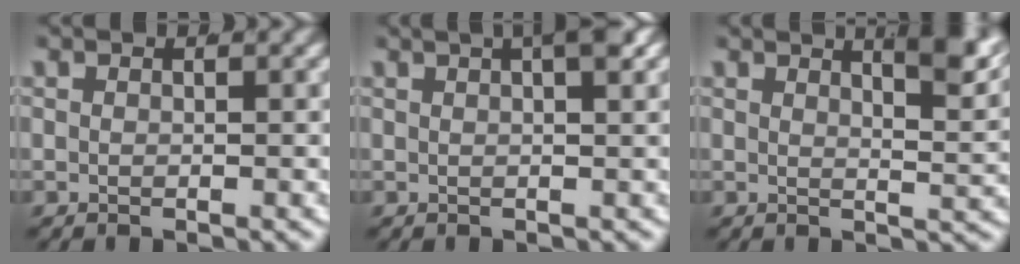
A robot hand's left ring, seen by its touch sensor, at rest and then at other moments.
{"total": 5.7, "force": [2.8, 1.7, 4.6], "torque": [-0.052, 0.024, 0.033]}
{"total": 5.4, "force": [3.5, 0.5, 4.1], "torque": [-0.048, -0.008, 0.056]}